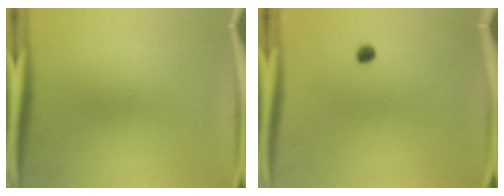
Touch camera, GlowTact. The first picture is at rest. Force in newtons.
{"total": 1.3}